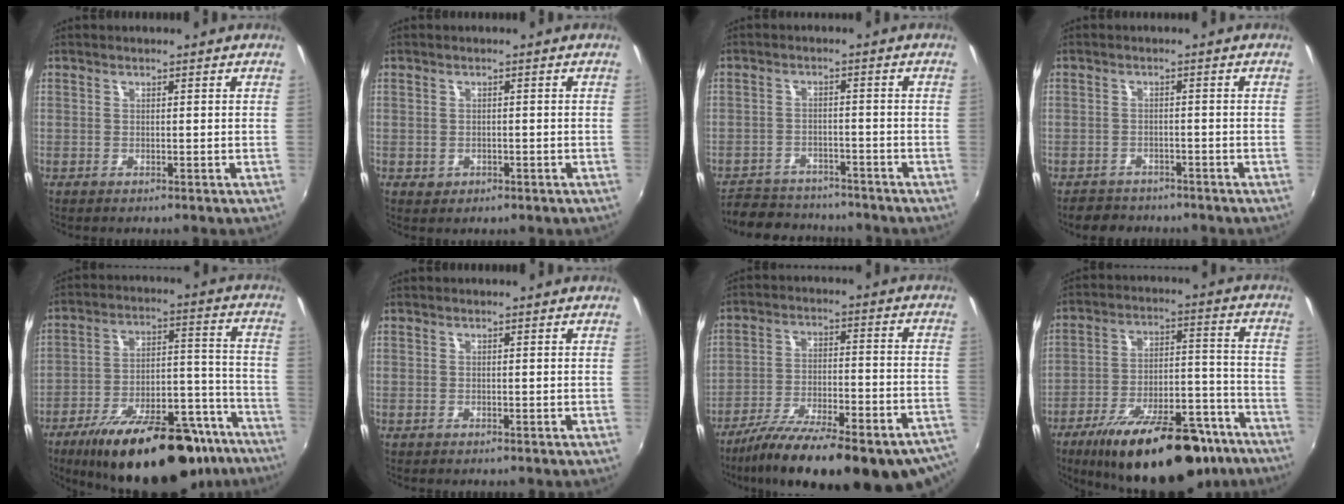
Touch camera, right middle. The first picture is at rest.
{"total": 2.0, "force": [-0.6, 1.6, 1.0], "torque": [-0.019, -0.003, -0.006]}
{"total": 11.5, "force": [-10.2, 4.3, 3.3], "torque": [-0.090, 0.001, -0.153]}
{"total": 5.1, "force": [-4.4, 2.4, 0.9], "torque": [-0.032, -0.001, -0.069]}
{"total": 28.2, "force": [-20.6, 10.3, 16.2], "torque": [-0.252, 0.005, -0.281]}
{"total": 0.0}
{"total": 29.1, "force": [-22.3, 6.8, 17.5], "torque": [-0.286, -0.055, -0.311]}
{"total": 25.9, "force": [-18.8, 9.3, 15.1], "torque": [-0.242, -0.005, -0.260]}